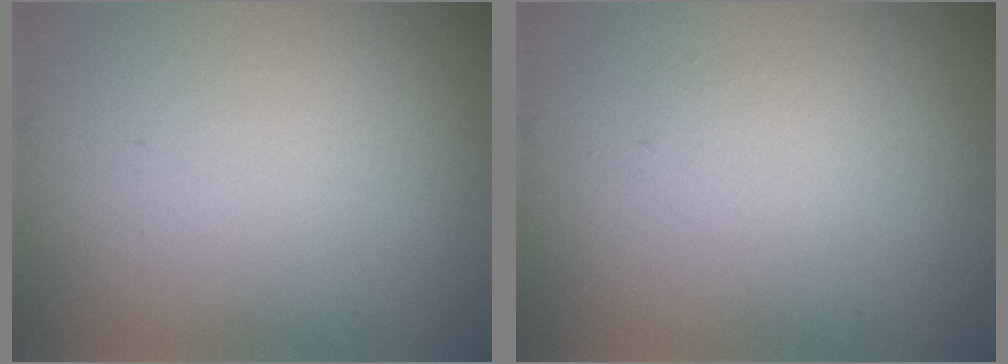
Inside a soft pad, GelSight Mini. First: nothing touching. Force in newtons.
{"total": 0.7, "press": 0.7, "slide": 0.0}